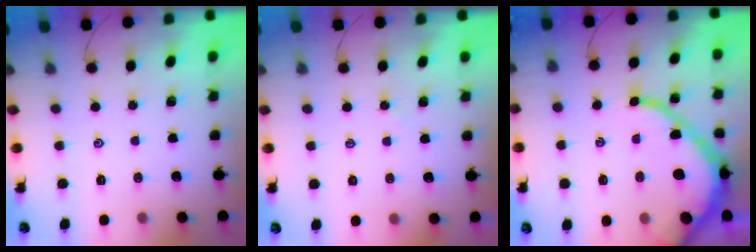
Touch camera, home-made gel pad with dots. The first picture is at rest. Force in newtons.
{"total": 2.4, "press": 2.4, "slide": 0.3}
{"total": 14.6, "press": 14.5, "slide": 1.5}